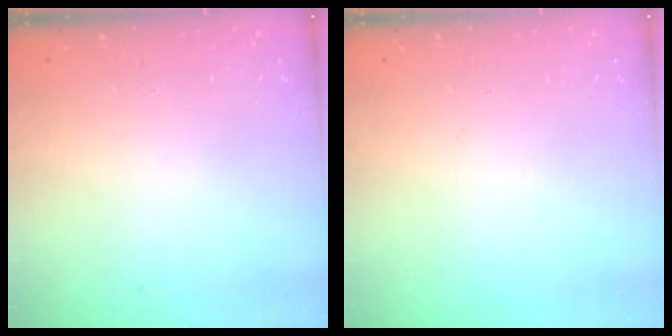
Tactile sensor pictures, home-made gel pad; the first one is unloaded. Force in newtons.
{"total": 0.0}